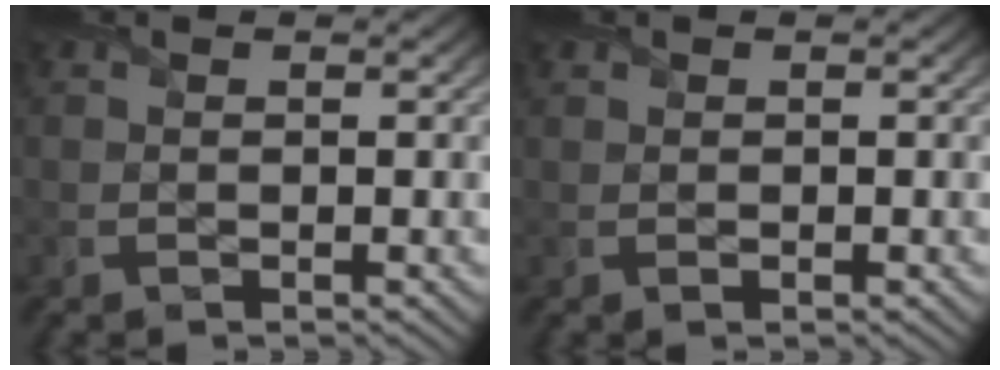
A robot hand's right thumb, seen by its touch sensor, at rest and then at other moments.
{"total": 0.5, "force": [0.2, 0.3, 0.4], "torque": [-0.007, -0.001, 0.006]}